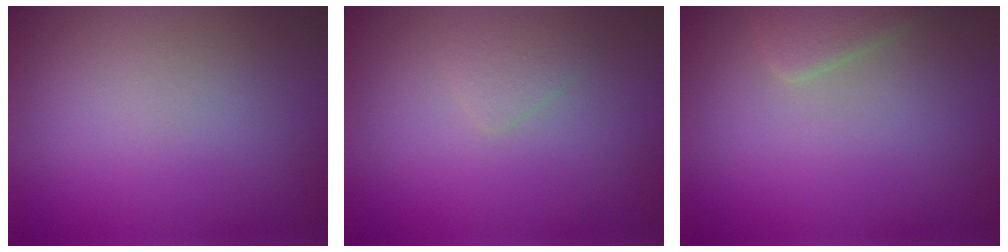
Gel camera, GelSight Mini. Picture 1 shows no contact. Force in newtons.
{"total": 1.1, "press": 1.1, "slide": 0.1}
{"total": 2.0, "press": 2.0, "slide": 0.1}